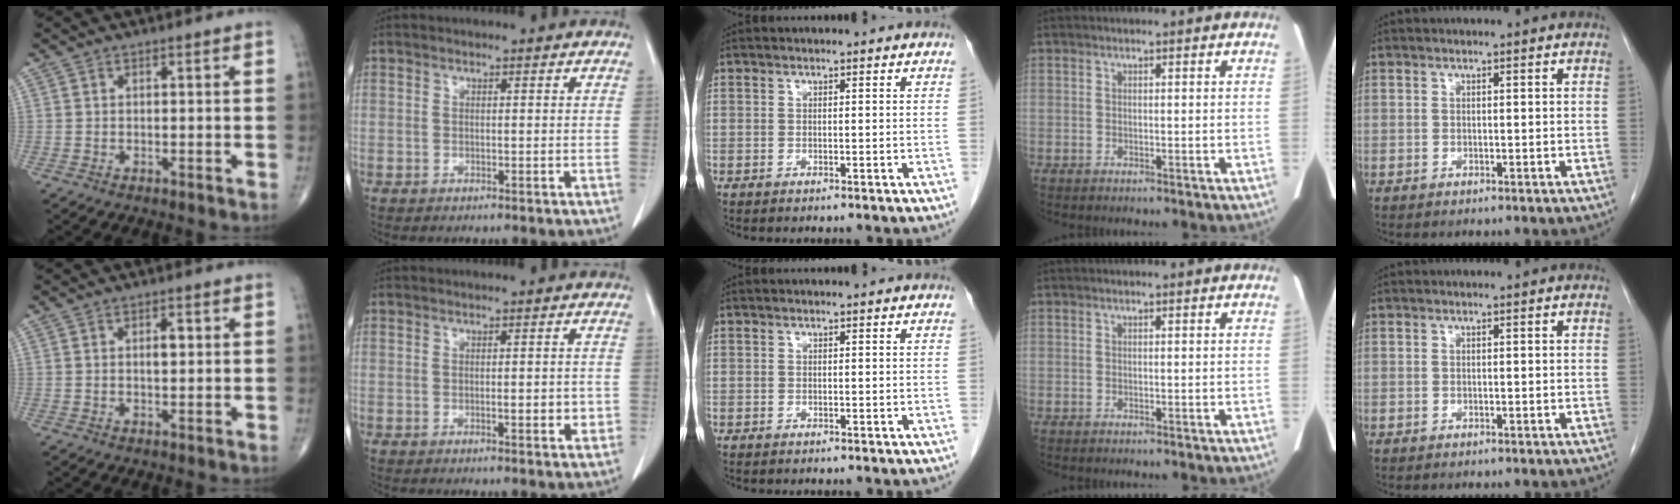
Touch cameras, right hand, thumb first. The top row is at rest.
{"thumb": {"total": 2.1, "force": [0.4, 1.0, 1.8], "torque": [-0.022, 0.000, 0.005]}, "index": {"total": 2.7, "force": [-0.4, 0.9, 2.5], "torque": [-0.035, 0.000, -0.004]}}